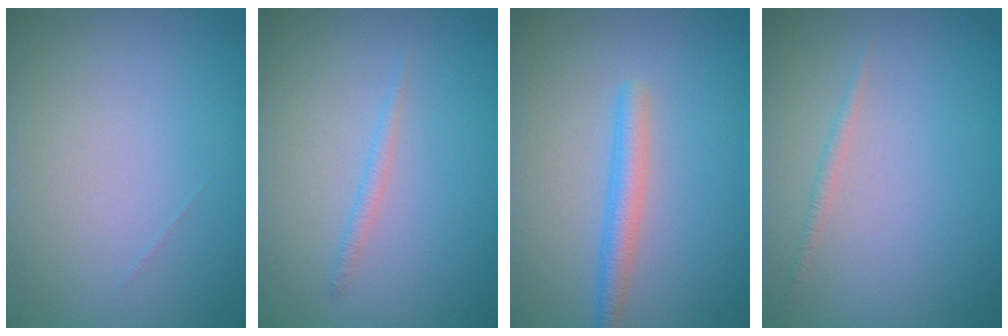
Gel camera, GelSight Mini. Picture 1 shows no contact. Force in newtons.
{"total": 0.9, "press": 0.9, "slide": 0.1}
{"total": 2.3, "press": 2.3, "slide": 0.1}
{"total": 0.7, "press": 0.7, "slide": 0.1}